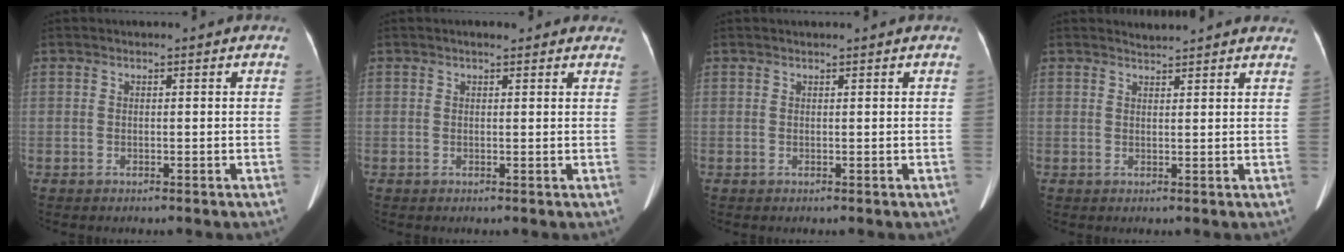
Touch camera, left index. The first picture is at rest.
{"total": 3.8, "force": [3.1, 1.3, 1.7], "torque": [-0.012, 0.019, 0.033]}
{"total": 1.3, "force": [1.2, -0.1, 0.5], "torque": [-0.008, 0.013, 0.021]}
{"total": 5.3, "force": [5.2, 0.5, 0.7], "torque": [-0.007, 0.010, 0.050]}